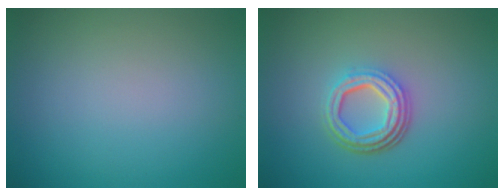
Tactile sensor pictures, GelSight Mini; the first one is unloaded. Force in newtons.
{"total": 4.7, "press": 3.4, "slide": 3.2}